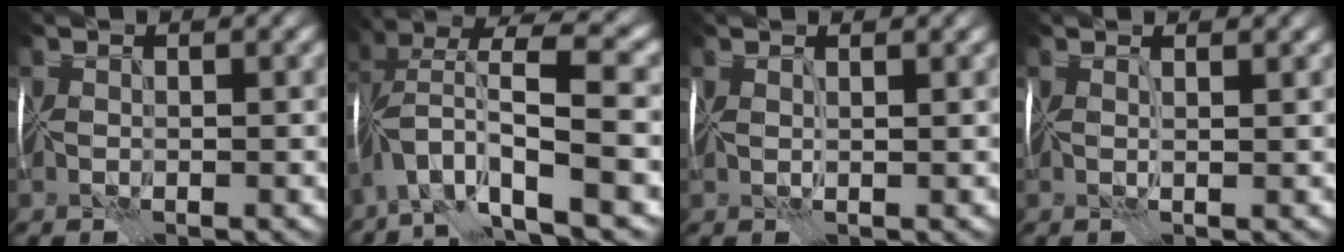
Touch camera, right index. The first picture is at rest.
{"total": 10.5, "force": [-4.1, 2.6, 9.3], "torque": [-0.176, 0.021, -0.073]}
{"total": 0.8, "force": [0.6, -0.5, 0.3], "torque": [-0.008, -0.002, 0.012]}
{"total": 1.2, "force": [0.9, -0.6, 0.6], "torque": [-0.008, -0.002, 0.007]}